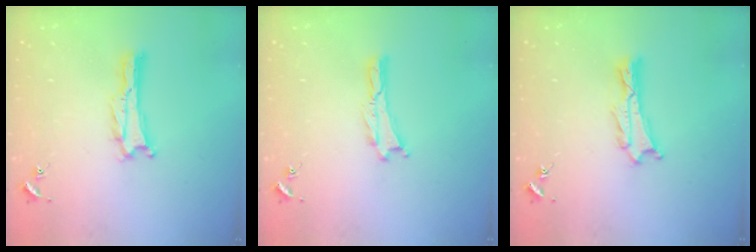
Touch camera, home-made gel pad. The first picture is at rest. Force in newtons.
{"total": 0.0}
{"total": 1.2, "press": 1.2, "slide": 0.2}